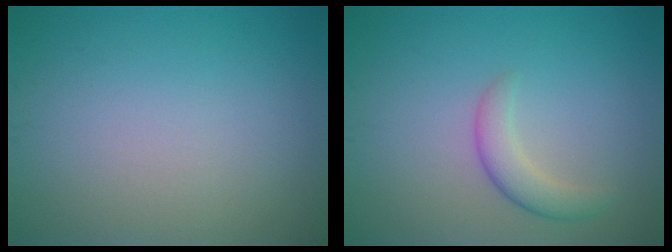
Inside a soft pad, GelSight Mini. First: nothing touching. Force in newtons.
{"total": 2.3, "press": 2.3, "slide": 0.1}